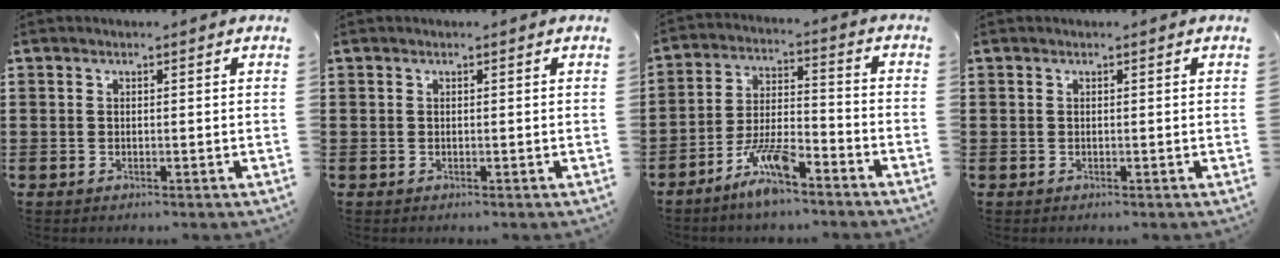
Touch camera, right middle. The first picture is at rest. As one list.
[{"total": 0.0}, {"total": 8.2, "force": [-6.4, 1.8, 4.7], "torque": [-0.101, 0.001, -0.123]}, {"total": 0.0}]